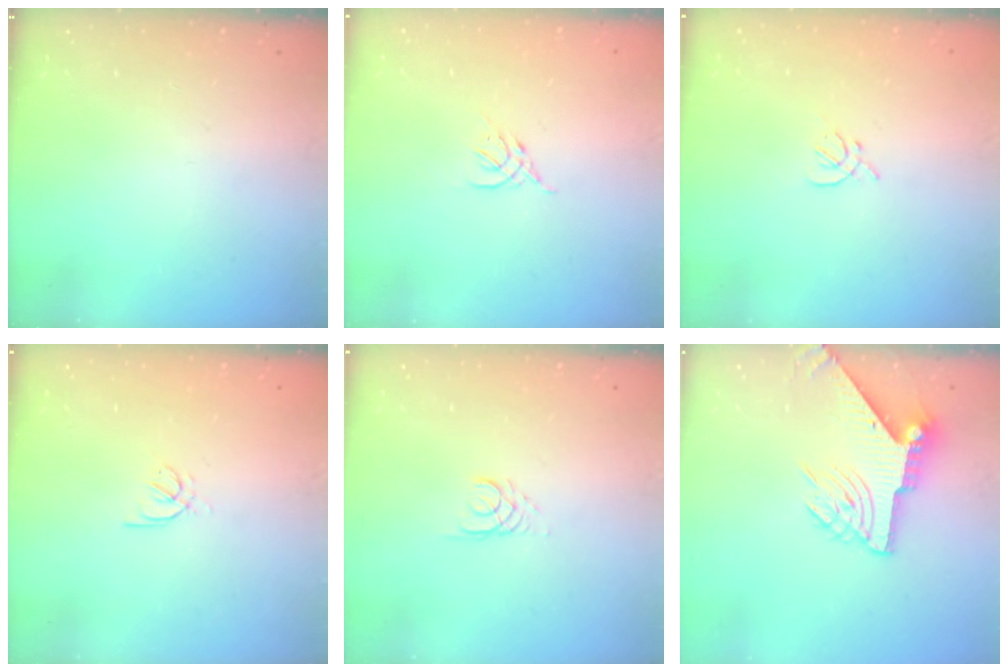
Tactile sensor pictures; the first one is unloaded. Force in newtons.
{"total": 2.6, "press": 2.5, "slide": 0.8}
{"total": 1.6, "press": 1.5, "slide": 0.5}
{"total": 2.4, "press": 2.4, "slide": 0.5}
{"total": 2.6, "press": 2.6, "slide": 0.3}
{"total": 9.8, "press": 9.7, "slide": 0.7}